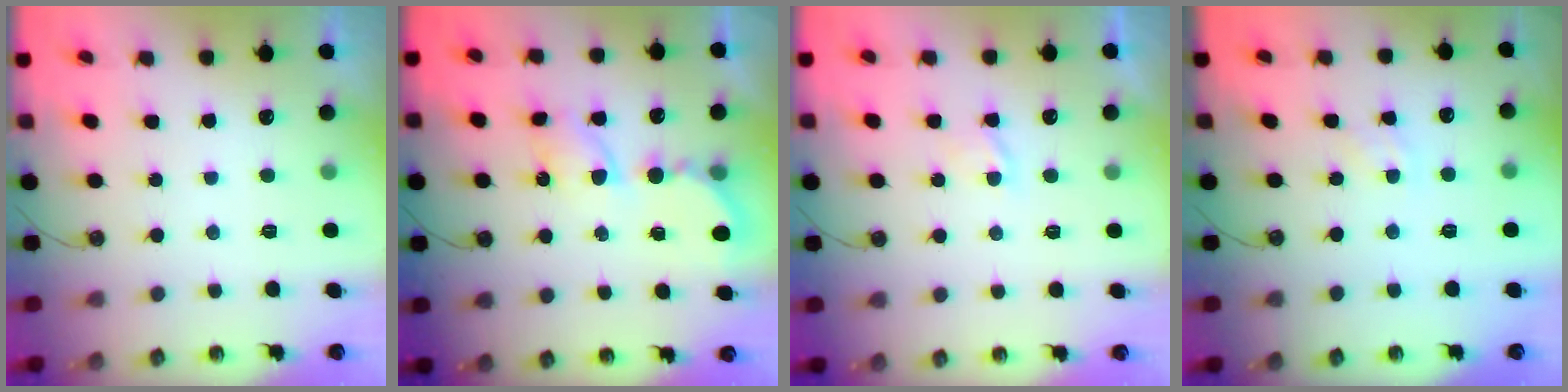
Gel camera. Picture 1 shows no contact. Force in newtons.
{"total": 6.3, "press": 6.3, "slide": 0.6}
{"total": 2.8, "press": 2.8, "slide": 0.4}
{"total": 2.1, "press": 2.1, "slide": 0.4}